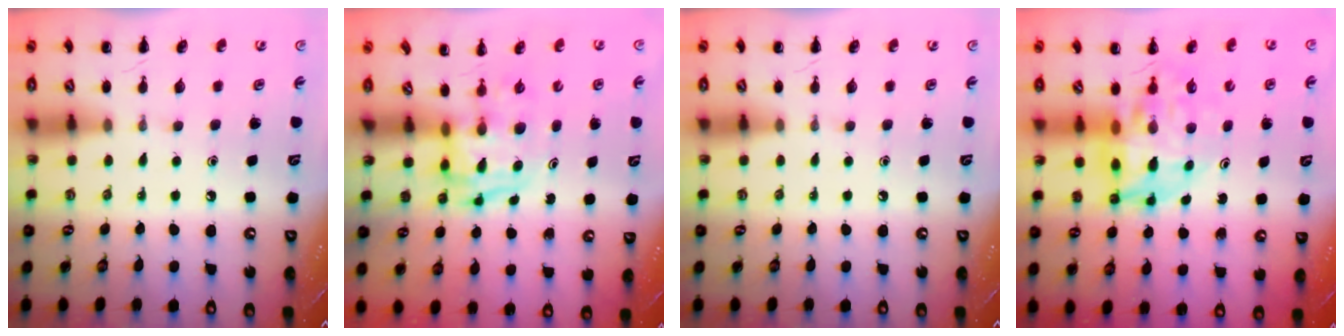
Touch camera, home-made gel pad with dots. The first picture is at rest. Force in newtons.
{"total": 3.3, "press": 3.3, "slide": 0.6}
{"total": 0.0}
{"total": 11.1, "press": 10.5, "slide": 3.6}